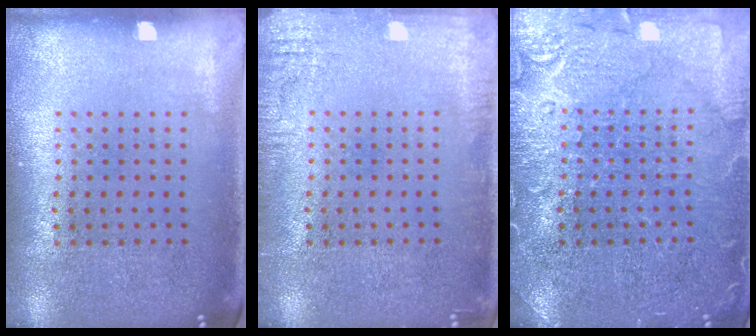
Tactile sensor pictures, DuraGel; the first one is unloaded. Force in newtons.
{"total": 1.8, "press": 1.8, "slide": 0.1}
{"total": 4.5, "press": 4.5, "slide": 0.7}